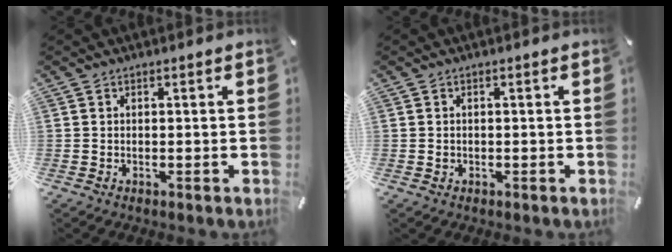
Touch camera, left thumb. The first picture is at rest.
{"total": 0.8, "force": [-0.2, 0.7, 0.5], "torque": [-0.009, 0.002, -0.006]}